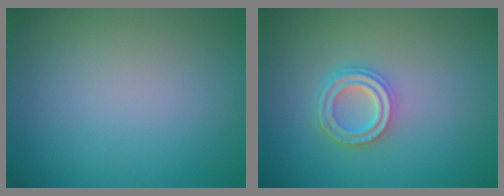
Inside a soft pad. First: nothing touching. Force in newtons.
{"total": 3.5, "press": 2.6, "slide": 2.3}